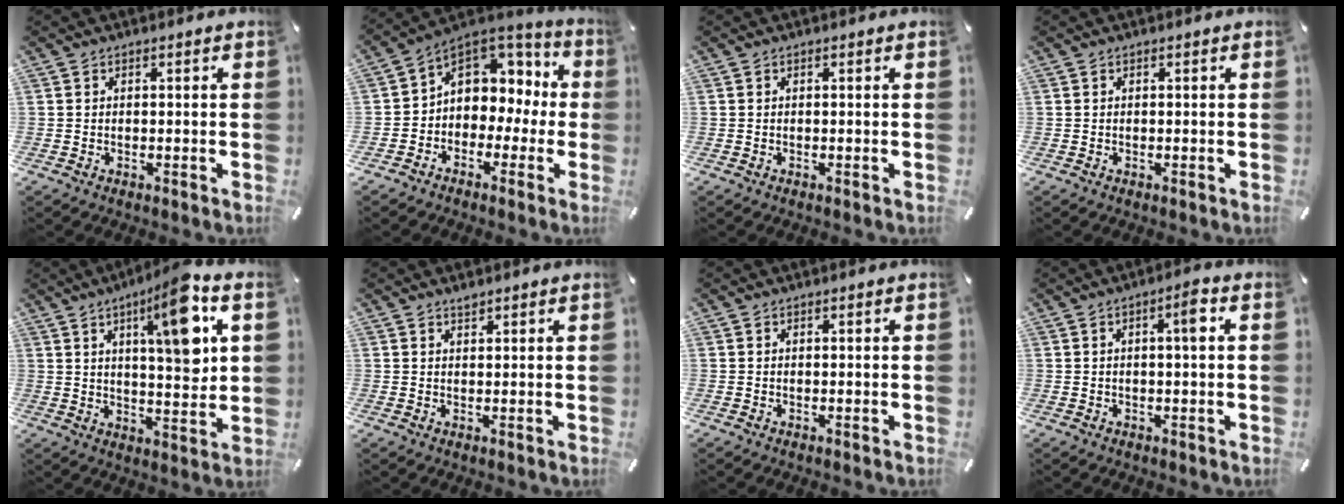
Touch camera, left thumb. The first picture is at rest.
{"total": 8.7, "force": [1.9, 7.8, 3.3], "torque": [-0.057, -0.014, 0.041]}
{"total": 0.0}
{"total": 0.0}
{"total": 14.1, "force": [6.2, 3.8, 12.2], "torque": [-0.171, -0.028, 0.090]}
{"total": 1.0, "force": [0.9, 0.3, 0.3], "torque": [-0.007, -0.002, 0.018]}
{"total": 0.0}
{"total": 4.3, "force": [0.9, 0.6, 4.1], "torque": [-0.064, 0.000, 0.007]}